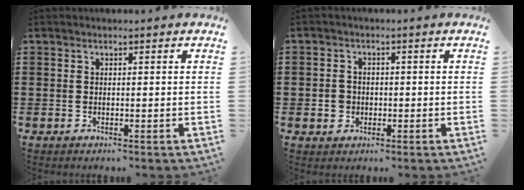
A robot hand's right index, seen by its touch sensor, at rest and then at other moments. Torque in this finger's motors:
{"motor_torque": [1.22, 0.92, -0.26, -0.21]}